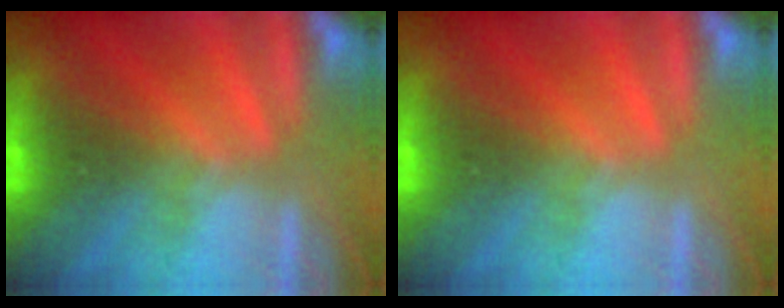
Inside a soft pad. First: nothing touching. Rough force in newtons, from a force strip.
{"total": 0.0}